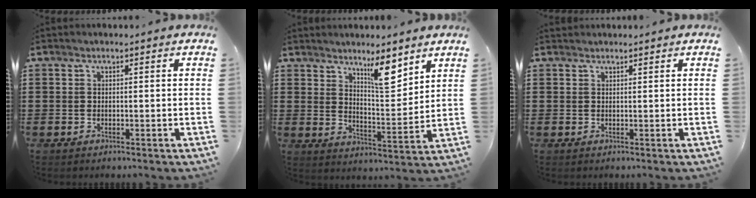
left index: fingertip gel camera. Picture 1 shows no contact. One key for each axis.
{"total": 7.8, "fx": 6.1, "fy": 1.9, "fz": 4.6, "tx": -0.072, "ty": -0.028, "tz": 0.102}
{"total": 0.9, "fx": 0.9, "fy": 0.2, "fz": 0.0, "tx": -0.002, "ty": 0.000, "tz": 0.017}